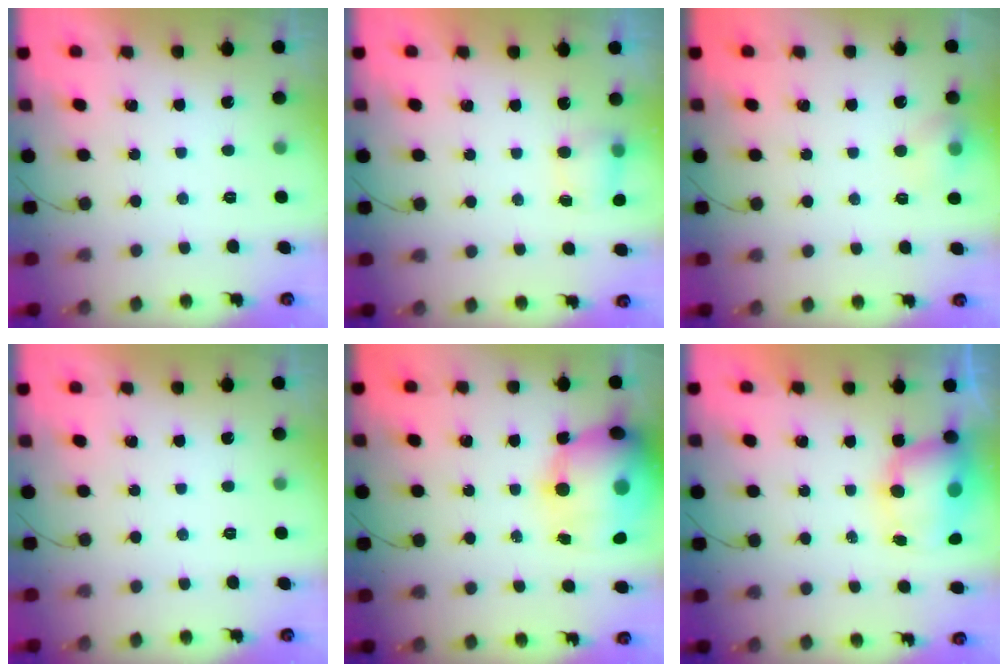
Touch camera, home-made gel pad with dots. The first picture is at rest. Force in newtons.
{"total": 4.3, "press": 4.2, "slide": 0.7}
{"total": 7.2, "press": 7.0, "slide": 1.5}
{"total": 0.0}
{"total": 24.0, "press": 23.4, "slide": 5.4}
{"total": 10.0, "press": 9.6, "slide": 2.7}